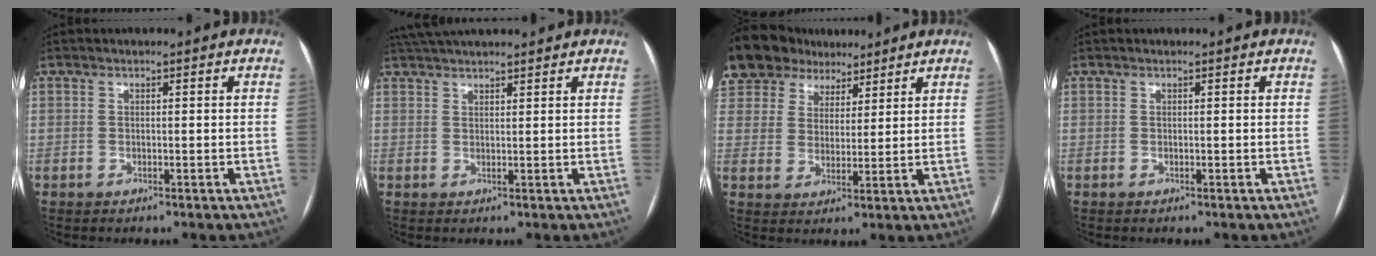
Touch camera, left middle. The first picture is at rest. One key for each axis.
{"total": 9.1, "fx": 8.0, "fy": 1.6, "fz": 3.9, "tx": -0.067, "ty": 0.043, "tz": 0.127}
{"total": 18.3, "fx": 13.0, "fy": 11.6, "fz": 5.6, "tx": -0.168, "ty": 0.053, "tz": 0.241}
{"total": 0.0}